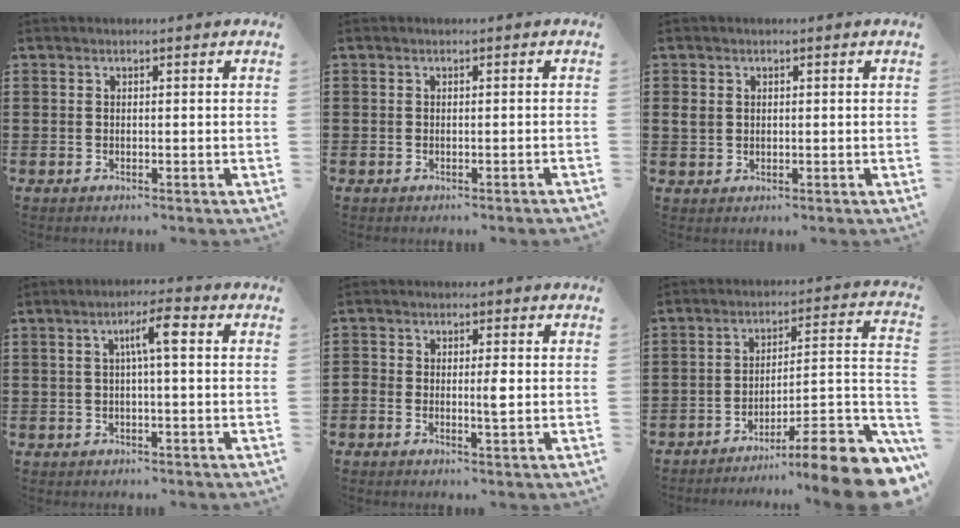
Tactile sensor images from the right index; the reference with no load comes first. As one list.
[{"total": 0.7, "force": [-0.6, 0.0, 0.2], "torque": [-0.005, -0.004, -0.012]}, {"total": 1.7, "force": [0.3, 1.5, 0.9], "torque": [-0.021, 0.006, 0.004]}, {"total": 4.7, "force": [0.5, 0.8, 4.6], "torque": [-0.079, 0.007, 0.002]}, {"total": 2.3, "force": [-0.5, 0.7, 2.2], "torque": [-0.041, 0.002, -0.011]}, {"total": 10.5, "force": [-7.4, 0.7, 7.4], "torque": [-0.090, 0.000, -0.140]}]